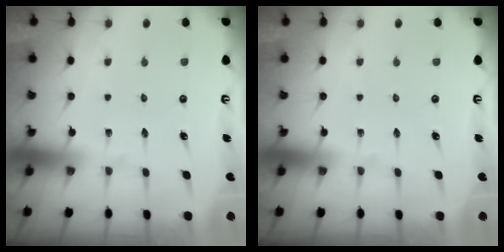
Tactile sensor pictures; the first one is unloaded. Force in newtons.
{"total": 0.0}